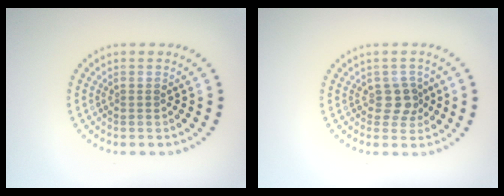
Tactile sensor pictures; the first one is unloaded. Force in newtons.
{"total": 1.8, "press": 1.6, "slide": 0.9}